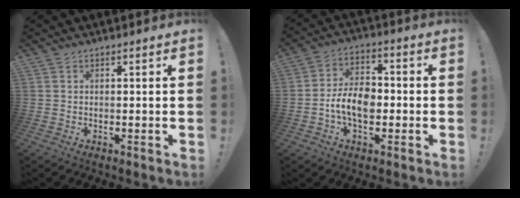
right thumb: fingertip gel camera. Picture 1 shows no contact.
{"total": 10.7, "force": [-2.7, 7.0, 7.7], "torque": [-0.149, 0.018, -0.046]}